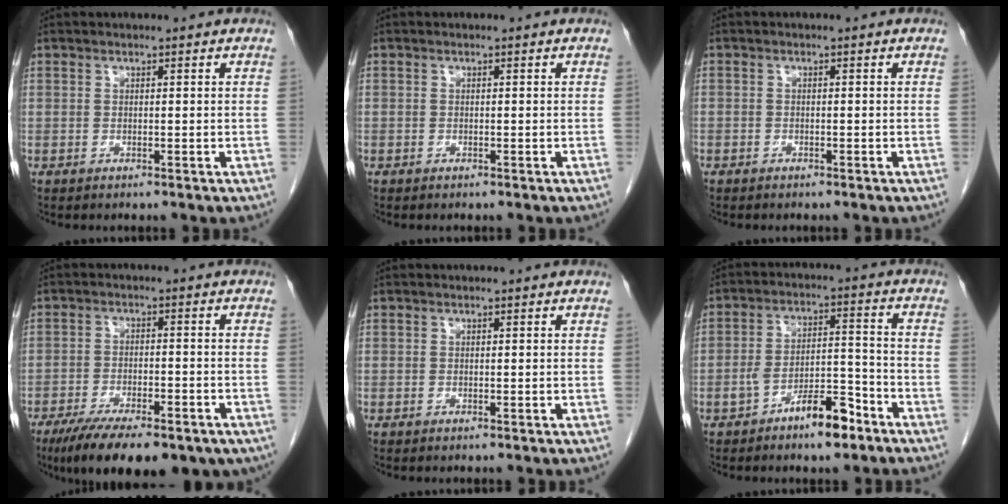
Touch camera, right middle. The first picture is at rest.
{"total": 0.0}
{"total": 0.8, "force": [-0.6, 0.6, 0.1], "torque": [-0.009, 0.002, -0.011]}
{"total": 17.0, "force": [-11.9, 5.5, 10.9], "torque": [-0.153, -0.014, -0.171]}
{"total": 0.0}
{"total": 7.8, "force": [-5.2, 2.2, 5.4], "torque": [-0.093, 0.021, -0.082]}